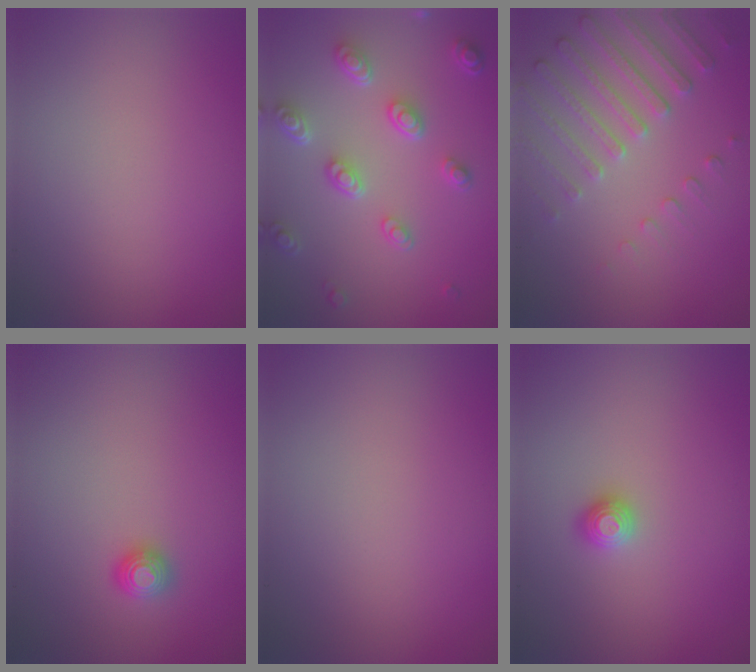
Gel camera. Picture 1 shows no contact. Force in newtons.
{"total": 4.7, "press": 3.5, "slide": 3.1}
{"total": 4.9, "press": 3.6, "slide": 3.3}
{"total": 1.1, "press": 1.1, "slide": 0.2}
{"total": 0.0}
{"total": 1.2, "press": 1.1, "slide": 0.3}